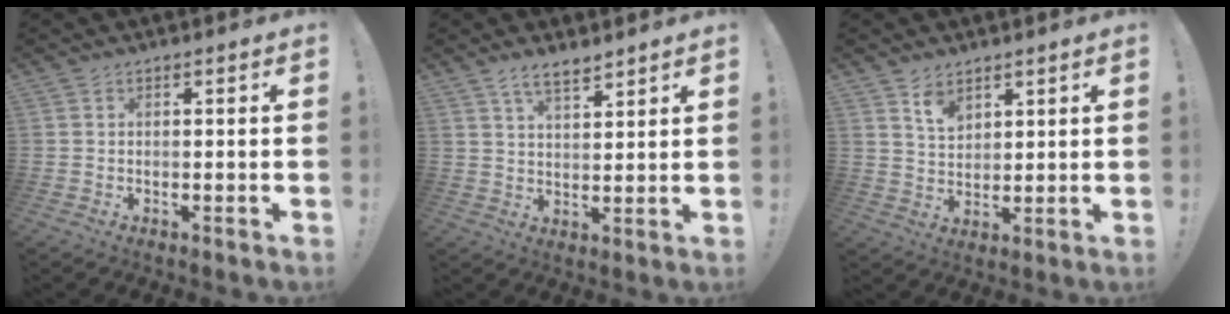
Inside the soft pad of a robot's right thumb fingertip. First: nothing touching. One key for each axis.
{"total": 5.9, "fx": 4.8, "fy": 1.9, "fz": 2.9, "tx": -0.053, "ty": -0.026, "tz": 0.088}
{"total": 6.2, "fx": 4.4, "fy": 3.6, "fz": 2.3, "tx": -0.033, "ty": -0.027, "tz": 0.082}